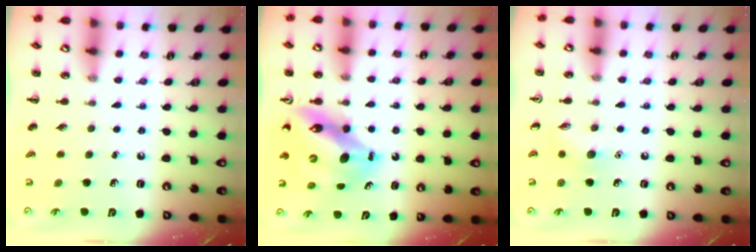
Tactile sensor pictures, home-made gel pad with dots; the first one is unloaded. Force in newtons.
{"total": 12.3, "press": 11.7, "slide": 3.6}
{"total": 6.5, "press": 6.4, "slide": 1.2}